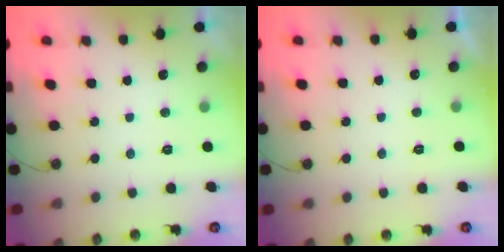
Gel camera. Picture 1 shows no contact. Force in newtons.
{"total": 0.0}